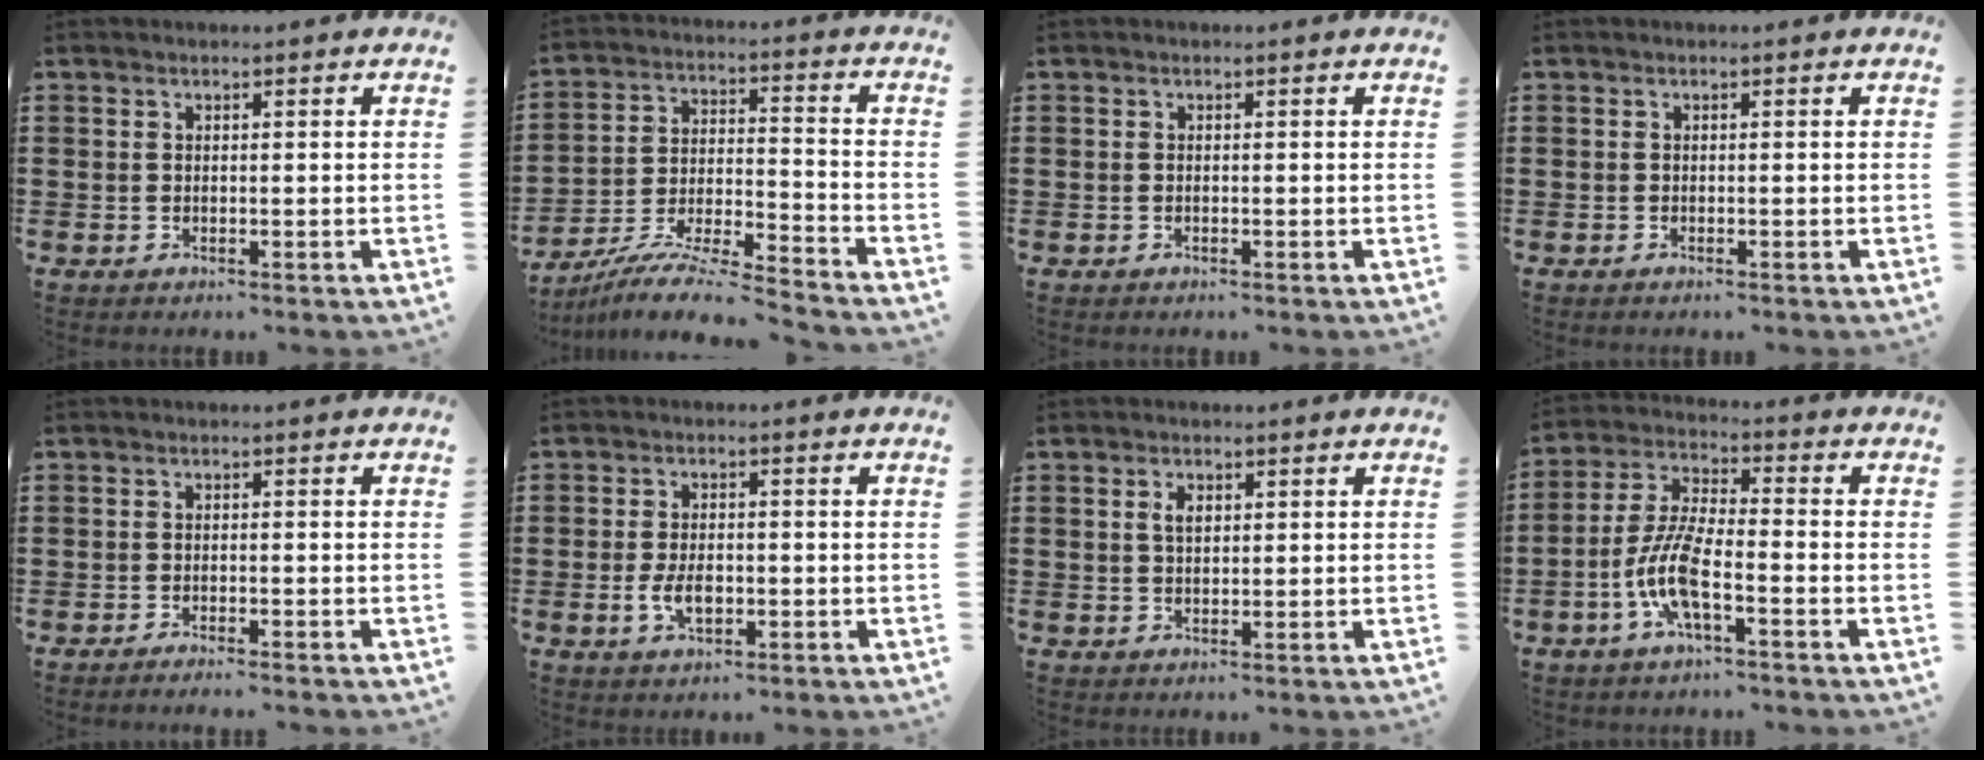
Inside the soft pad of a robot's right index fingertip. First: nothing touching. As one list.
[{"total": 8.7, "force": [-8.2, -0.3, 3.0], "torque": [-0.058, -0.004, -0.167]}, {"total": 0.0}, {"total": 0.0}, {"total": 1.4, "force": [-1.3, -0.3, 0.2], "torque": [-0.004, 0.000, -0.026]}, {"total": 3.9, "force": [-0.9, 2.0, 3.3], "torque": [-0.065, 0.000, -0.014]}, {"total": 1.9, "force": [0.8, 0.8, 1.5], "torque": [-0.032, 0.006, 0.013]}, {"total": 8.5, "force": [-3.6, 2.1, 7.4], "torque": [-0.177, -0.013, -0.074]}]